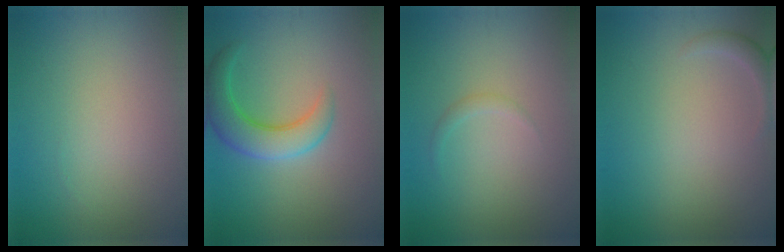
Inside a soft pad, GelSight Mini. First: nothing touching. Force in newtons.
{"total": 4.8, "press": 4.8, "slide": 0.2}
{"total": 0.7, "press": 0.7, "slide": 0.1}
{"total": 1.2, "press": 1.2, "slide": 0.1}